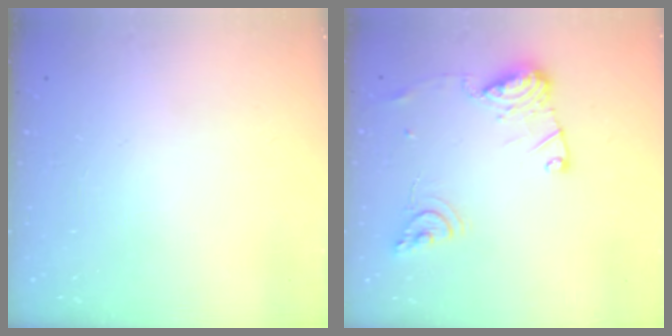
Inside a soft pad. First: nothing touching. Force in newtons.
{"total": 12.9, "press": 12.8, "slide": 1.5}